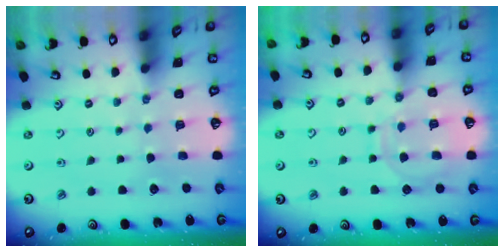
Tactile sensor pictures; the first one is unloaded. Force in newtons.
{"total": 10.7, "press": 10.7, "slide": 1.0}